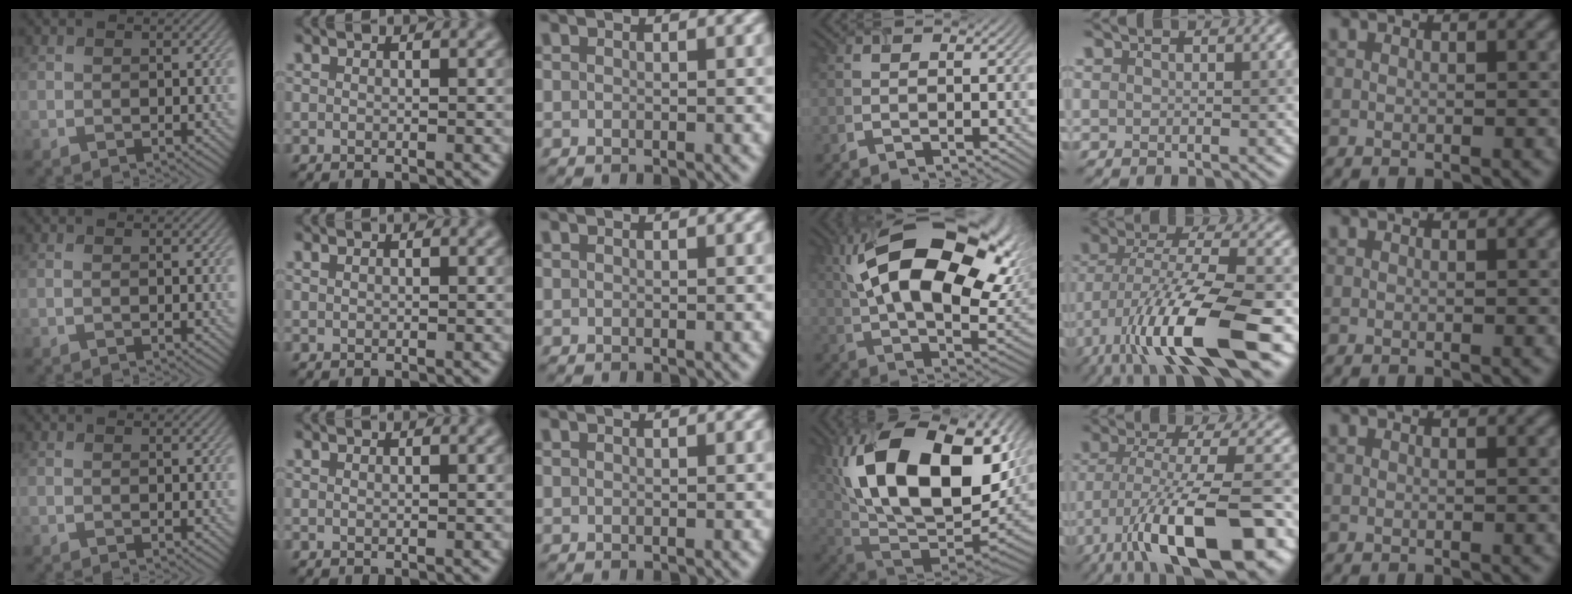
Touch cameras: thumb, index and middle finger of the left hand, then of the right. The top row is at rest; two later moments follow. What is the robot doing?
{"motion": "extract", "object": "airpods case & airpods"}